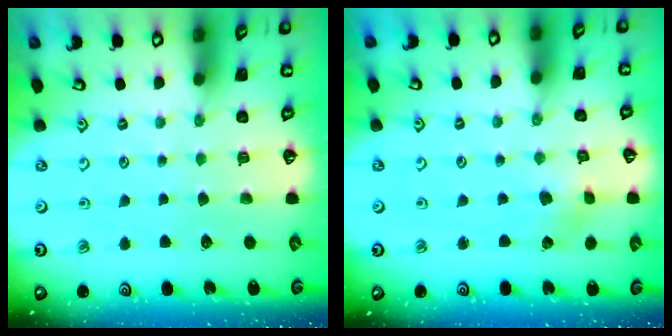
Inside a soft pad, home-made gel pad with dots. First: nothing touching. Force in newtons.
{"total": 2.5, "press": 2.5, "slide": 0.6}